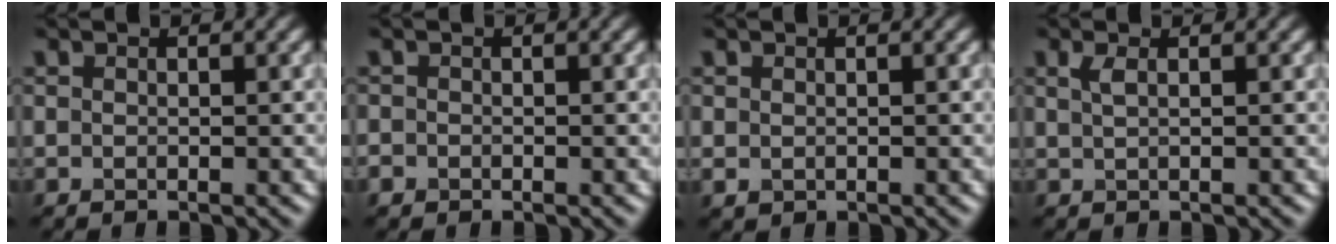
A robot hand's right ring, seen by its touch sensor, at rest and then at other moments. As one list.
[{"total": 0.7, "force": [-0.4, 0.6, 0.1], "torque": [0.002, -0.005, -0.009]}, {"total": 0.6, "force": [0.1, 0.5, 0.3], "torque": [-0.003, -0.003, 0.003]}, {"total": 1.2, "force": [0.5, 0.4, 1.0], "torque": [-0.018, 0.001, 0.009]}]